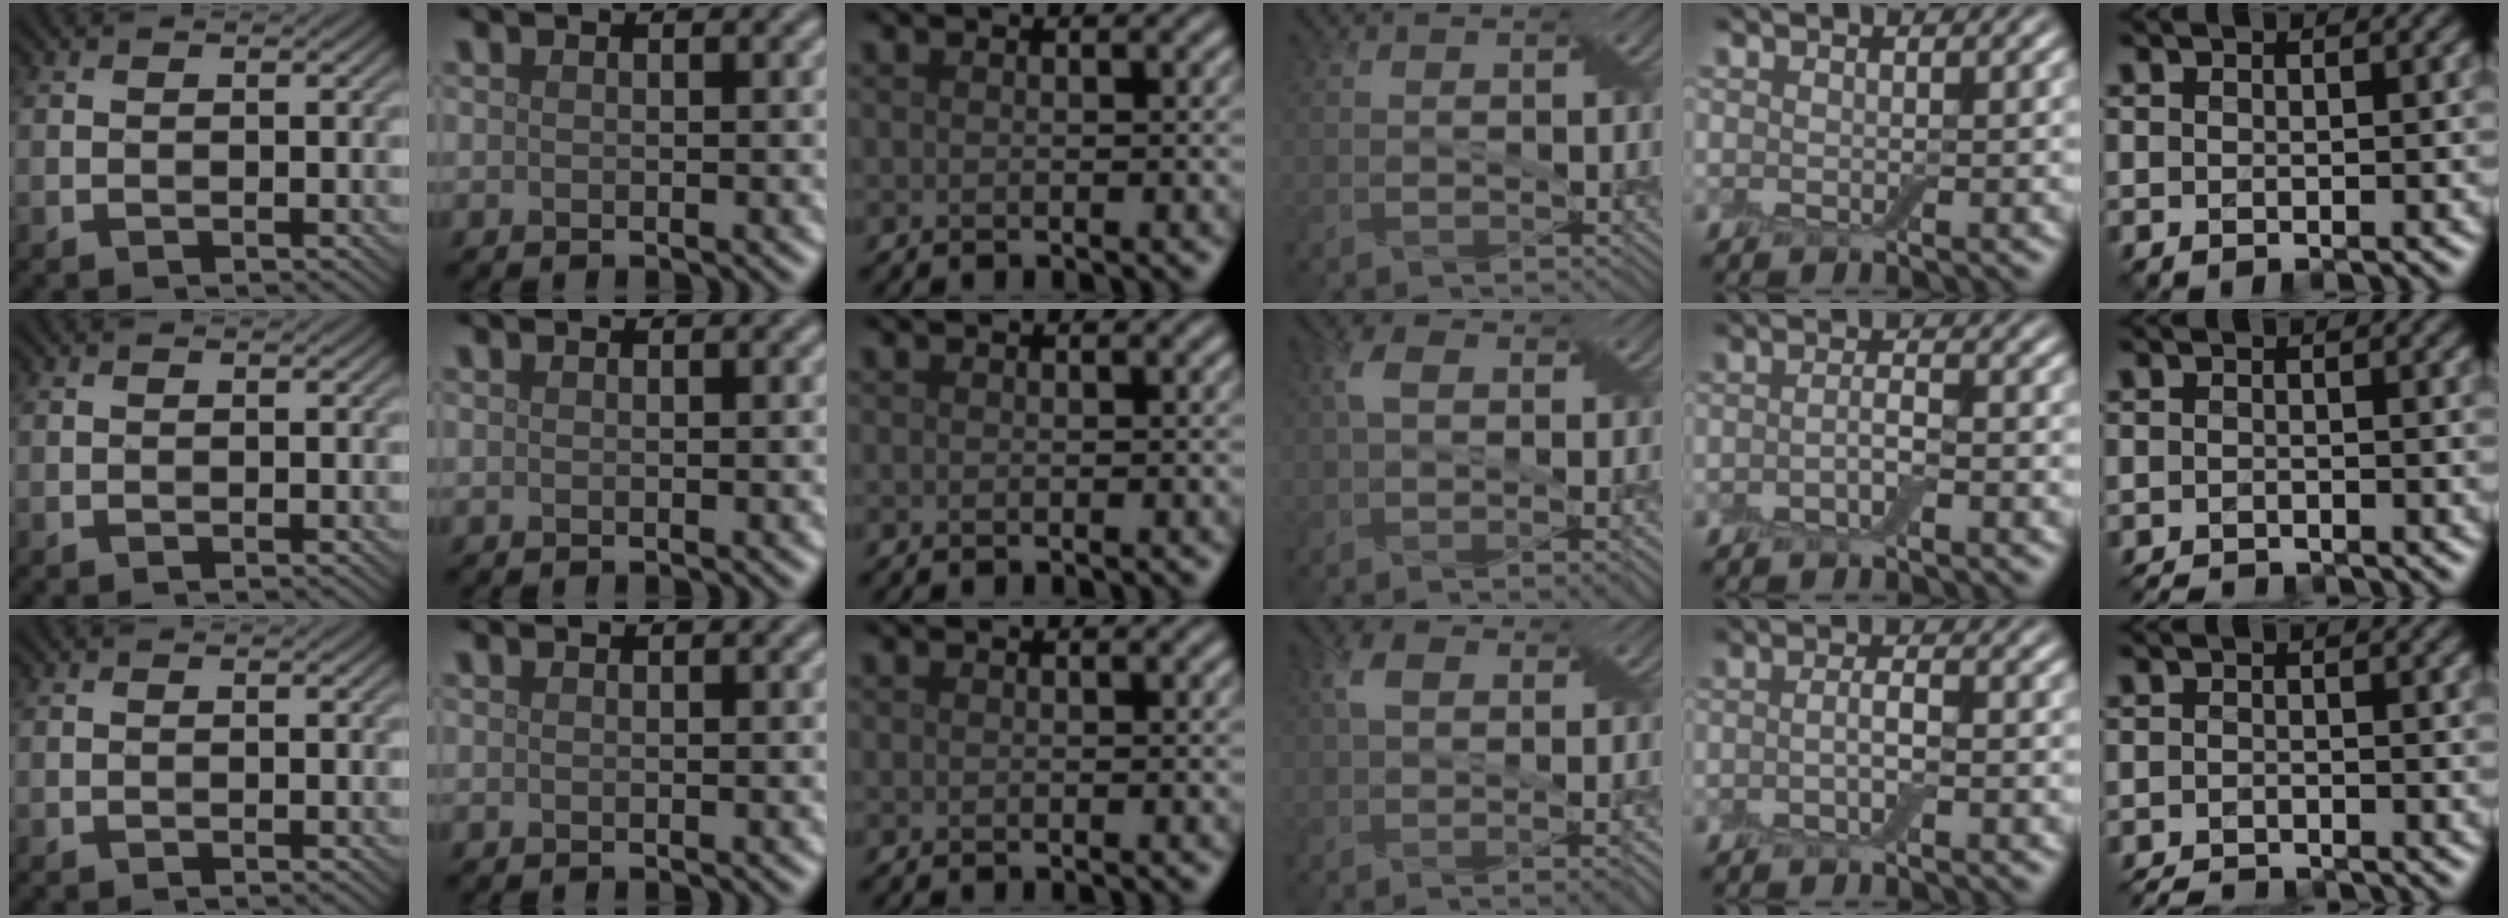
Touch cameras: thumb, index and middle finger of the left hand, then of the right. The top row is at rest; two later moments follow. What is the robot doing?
{"motion": "fold", "object": "bandage"}